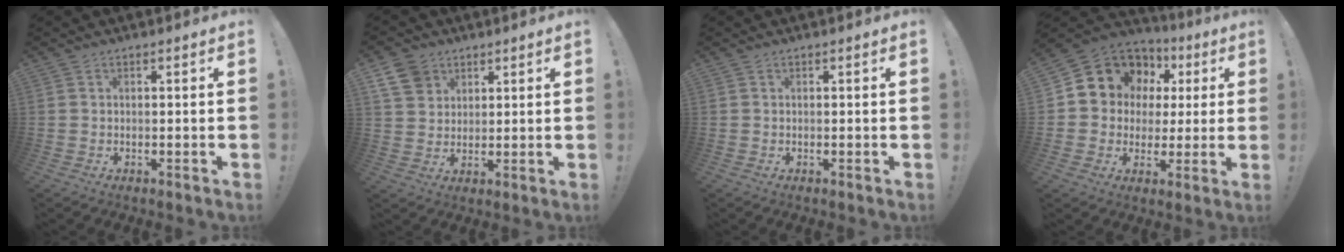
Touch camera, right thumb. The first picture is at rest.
{"total": 8.5, "force": [5.0, 6.3, 2.6], "torque": [-0.041, -0.025, 0.102]}
{"total": 0.0}
{"total": 11.4, "force": [5.6, 9.4, 3.1], "torque": [-0.043, -0.043, 0.117]}